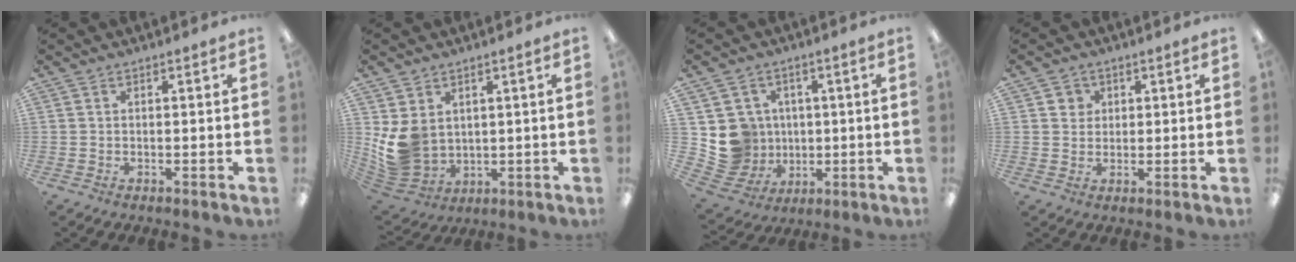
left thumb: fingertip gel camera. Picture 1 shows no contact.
{"total": 9.8, "force": [2.1, 8.2, 5.0], "torque": [-0.134, -0.019, 0.045]}
{"total": 9.6, "force": [1.1, 9.5, 1.3], "torque": [-0.048, -0.007, 0.036]}
{"total": 3.3, "force": [1.4, 3.0, 0.4], "torque": [-0.002, 0.001, 0.020]}